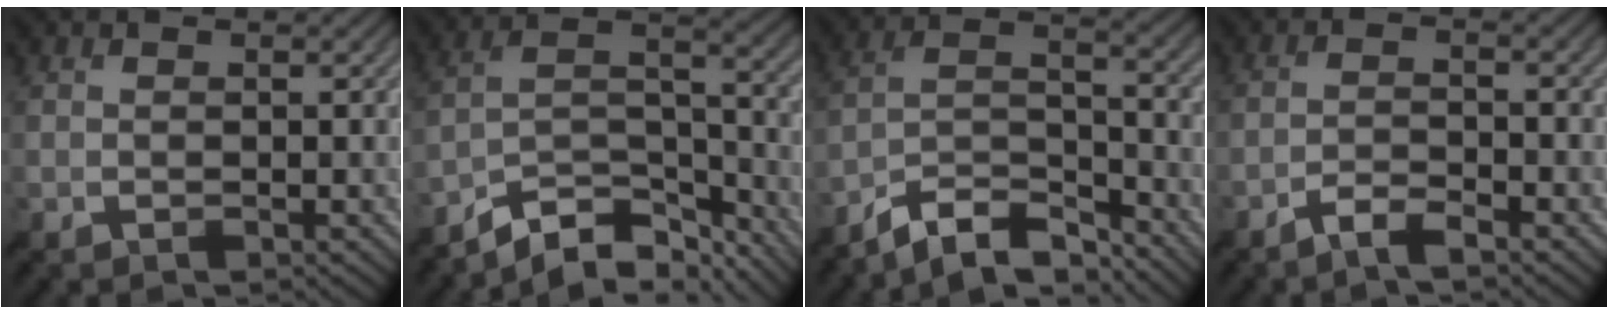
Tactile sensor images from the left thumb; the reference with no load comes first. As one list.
[{"total": 10.0, "force": [-8.0, 3.5, 4.8], "torque": [-0.085, 0.004, -0.150]}, {"total": 8.7, "force": [-7.3, 2.4, 4.0], "torque": [-0.076, 0.013, -0.144]}, {"total": 2.8, "force": [-2.2, 0.3, 1.7], "torque": [-0.036, 0.006, -0.047]}]